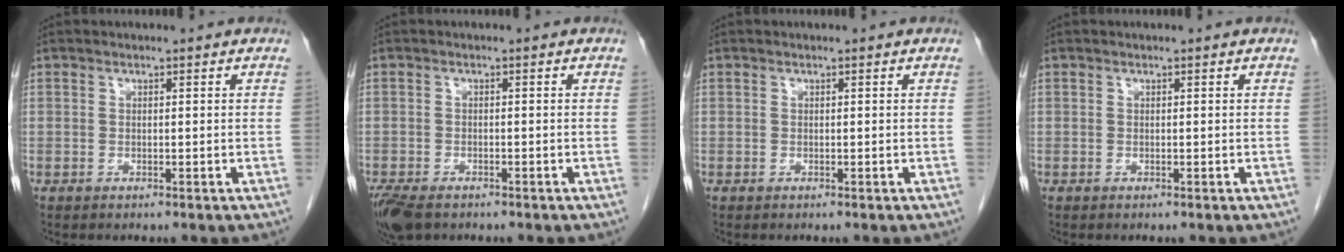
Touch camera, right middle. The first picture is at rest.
{"total": 6.4, "force": [-4.5, 3.1, 3.4], "torque": [-0.070, -0.012, -0.076]}
{"total": 0.0}
{"total": 0.0}